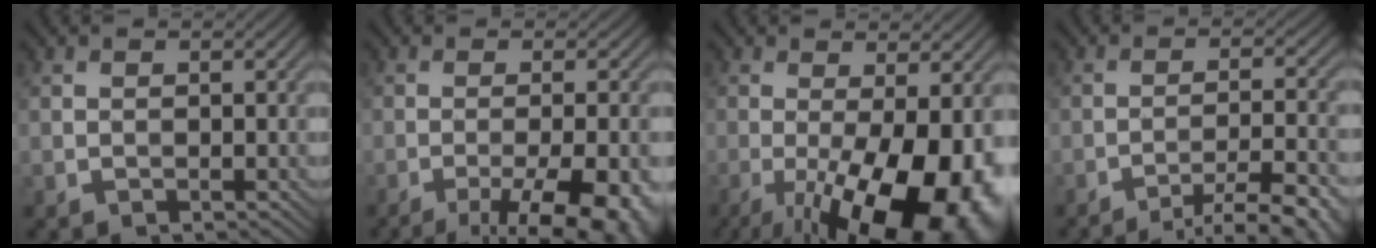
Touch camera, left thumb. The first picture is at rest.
{"total": 11.2, "force": [-5.7, 3.2, 9.1], "torque": [-0.130, -0.009, -0.068]}
{"total": 17.1, "force": [-6.1, 5.8, 14.9], "torque": [-0.214, -0.014, -0.076]}
{"total": 9.8, "force": [-7.3, 1.6, 6.3], "torque": [-0.096, 0.007, -0.099]}